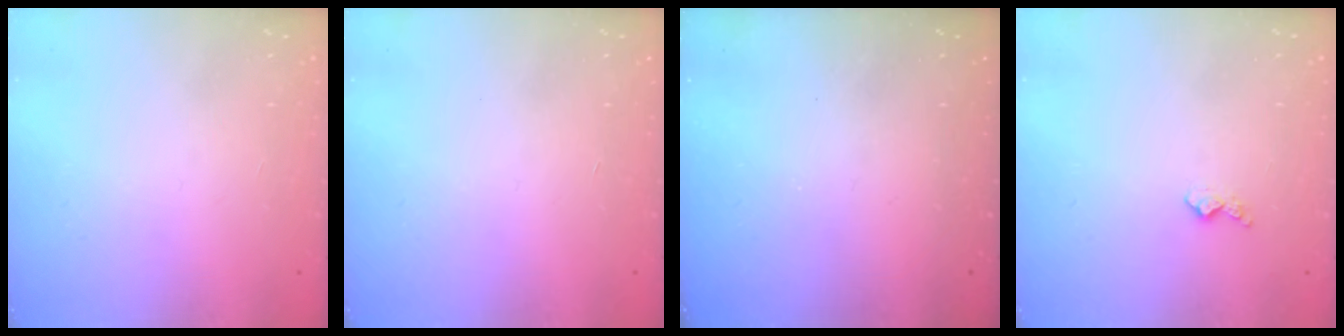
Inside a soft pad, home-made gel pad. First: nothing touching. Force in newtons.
{"total": 0.0}
{"total": 0.0}
{"total": 3.9, "press": 3.8, "slide": 0.4}